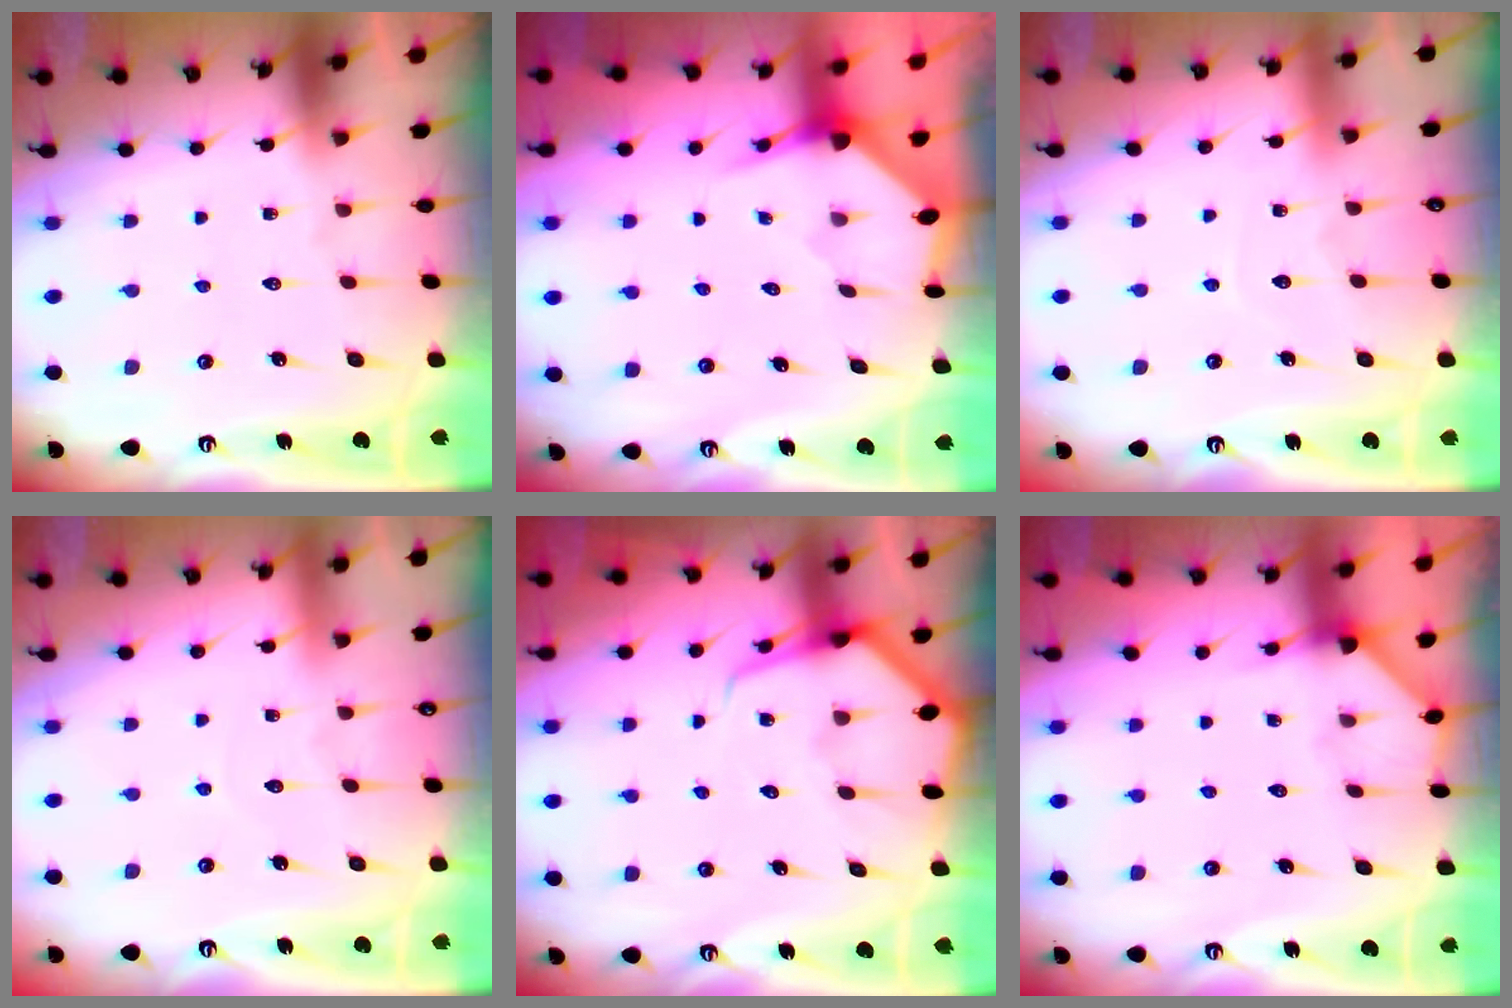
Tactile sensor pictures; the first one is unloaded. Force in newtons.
{"total": 3.3, "press": 3.3, "slide": 0.1}
{"total": 4.5, "press": 4.4, "slide": 0.5}
{"total": 3.1, "press": 3.1, "slide": 0.3}
{"total": 5.6, "press": 5.5, "slide": 0.7}
{"total": 2.9, "press": 2.9, "slide": 0.2}